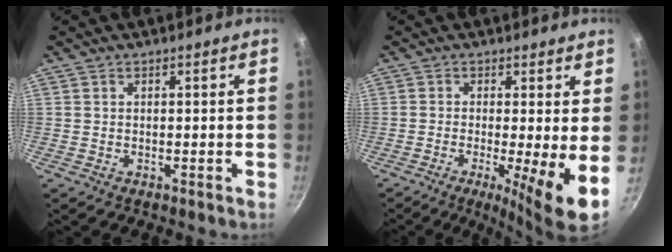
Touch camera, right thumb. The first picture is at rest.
{"total": 8.5, "force": [-1.3, 1.1, 8.4], "torque": [-0.126, -0.012, -0.022]}